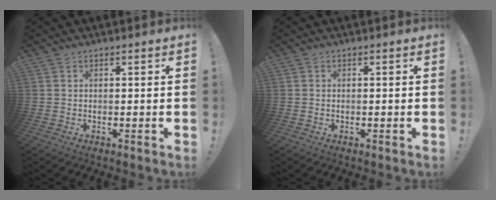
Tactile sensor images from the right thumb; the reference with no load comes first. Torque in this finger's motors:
{"motor_torque": [0.02, -0.08, 0.01, -0.14, 0.00]}